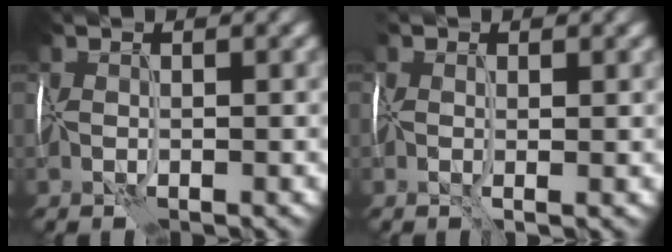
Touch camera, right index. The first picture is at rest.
{"total": 0.9, "force": [0.2, 0.5, 0.7], "torque": [-0.016, 0.001, 0.002]}